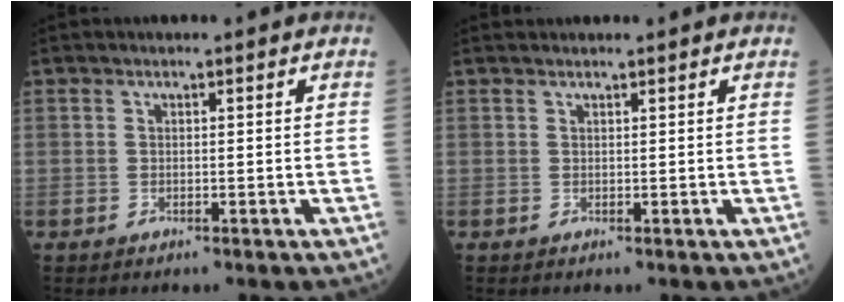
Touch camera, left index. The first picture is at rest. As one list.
[{"total": 0.8, "force": [0.8, 0.1, 0.0], "torque": [-0.007, 0.019, 0.018]}]